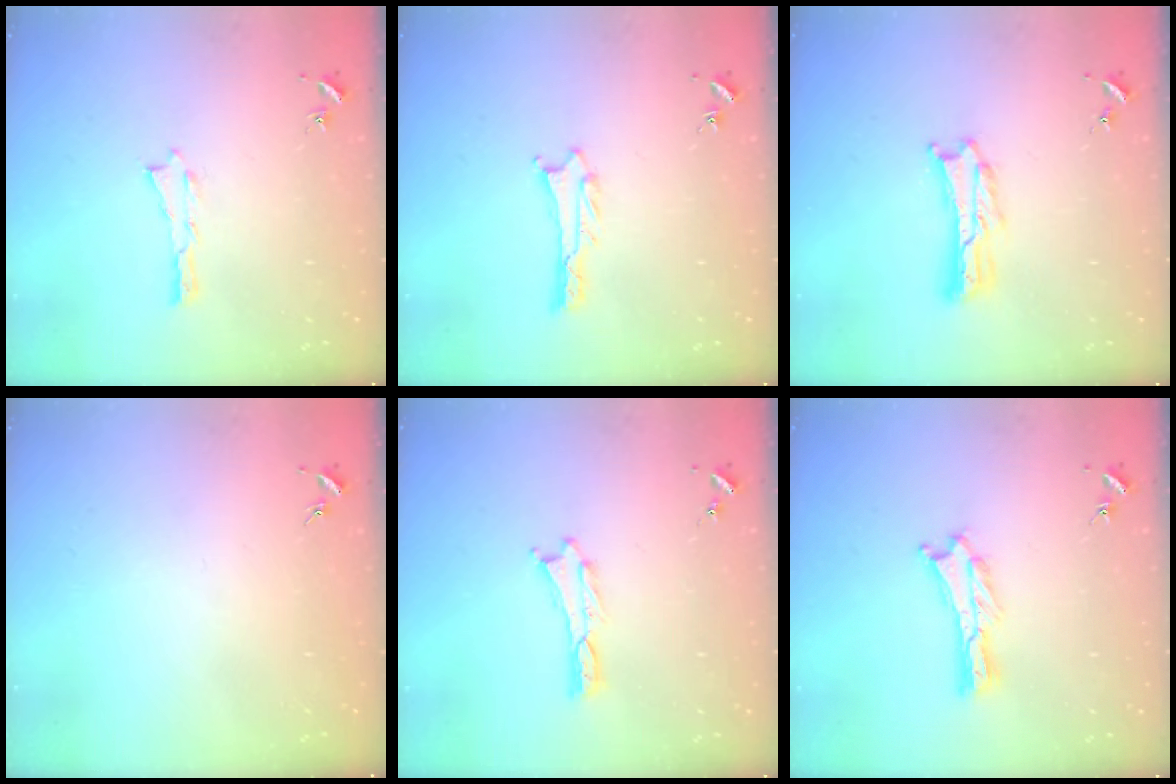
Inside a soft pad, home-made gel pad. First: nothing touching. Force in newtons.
{"total": 1.1, "press": 1.1, "slide": 0.1}
{"total": 2.4, "press": 2.4, "slide": 0.3}
{"total": 0.0}
{"total": 0.0}
{"total": 0.7, "press": 0.7, "slide": 0.2}